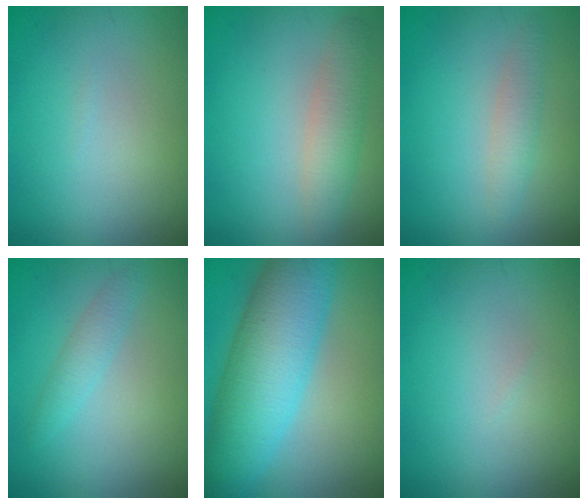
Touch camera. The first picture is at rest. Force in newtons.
{"total": 2.8, "press": 2.8, "slide": 0.1}
{"total": 1.8, "press": 1.8, "slide": 0.1}
{"total": 1.7, "press": 1.7, "slide": 0.1}
{"total": 9.4, "press": 9.4, "slide": 0.3}
{"total": 0.0}